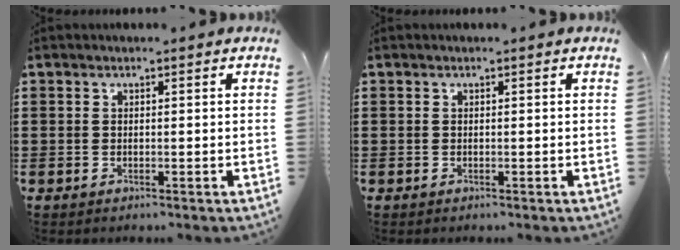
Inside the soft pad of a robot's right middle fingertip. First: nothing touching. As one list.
[{"total": 0.0}]